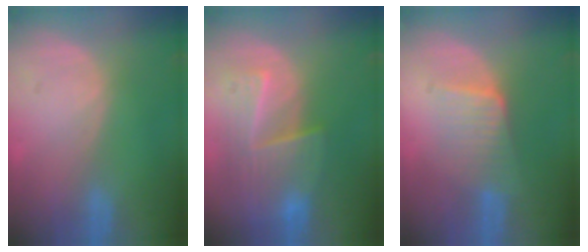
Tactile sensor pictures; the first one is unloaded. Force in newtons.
{"total": 9.3, "press": 8.3, "slide": 4.2}
{"total": 6.3, "press": 5.6, "slide": 2.8}